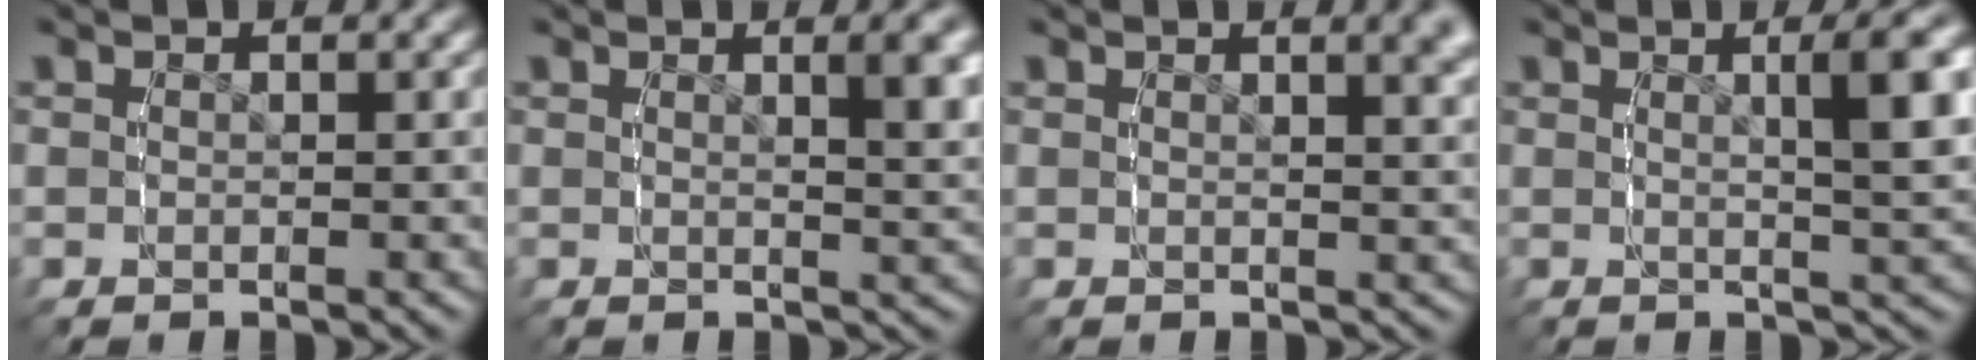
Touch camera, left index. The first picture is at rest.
{"total": 2.8, "force": [1.1, -0.1, 2.5], "torque": [-0.032, -0.006, 0.023]}
{"total": 2.5, "force": [1.5, 0.0, 2.0], "torque": [-0.022, -0.002, 0.025]}
{"total": 4.9, "force": [1.5, 0.6, 4.7], "torque": [-0.055, 0.003, 0.026]}